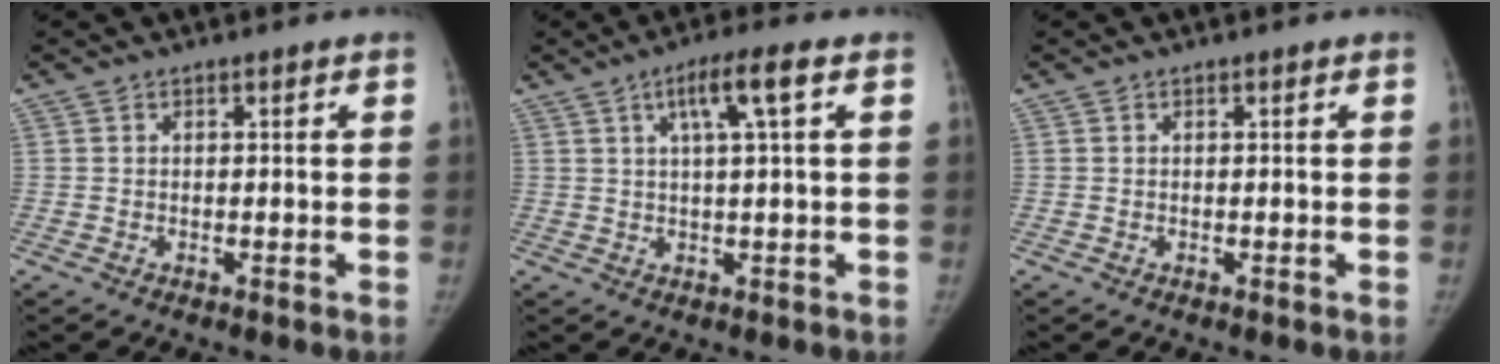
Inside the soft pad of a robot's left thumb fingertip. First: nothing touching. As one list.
[{"total": 6.3, "force": [2.3, 0.2, 5.9], "torque": [-0.111, 0.005, 0.043]}, {"total": 0.0}]